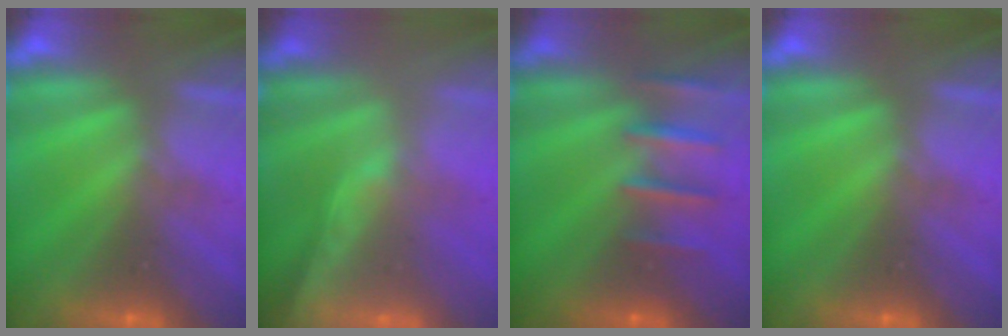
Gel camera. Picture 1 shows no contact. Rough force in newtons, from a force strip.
{"total": 1.8}
{"total": 2.5}
{"total": 0.0}